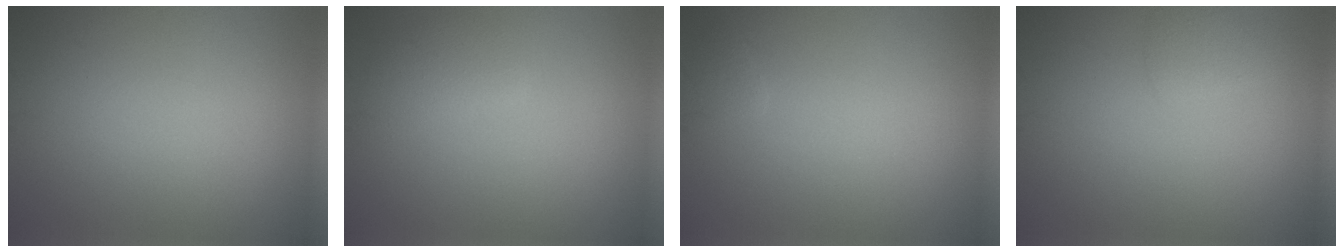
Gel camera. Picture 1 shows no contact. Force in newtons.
{"total": 2.2, "press": 2.1, "slide": 0.2}
{"total": 0.8, "press": 0.8, "slide": 0.0}
{"total": 1.5, "press": 1.5, "slide": 0.1}